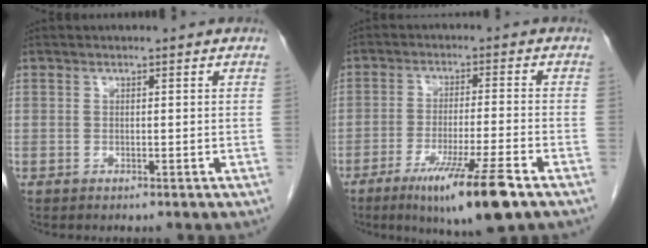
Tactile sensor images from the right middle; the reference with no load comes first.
{"total": 11.3, "force": [-6.8, 0.0, 9.1], "torque": [-0.156, -0.031, -0.110]}